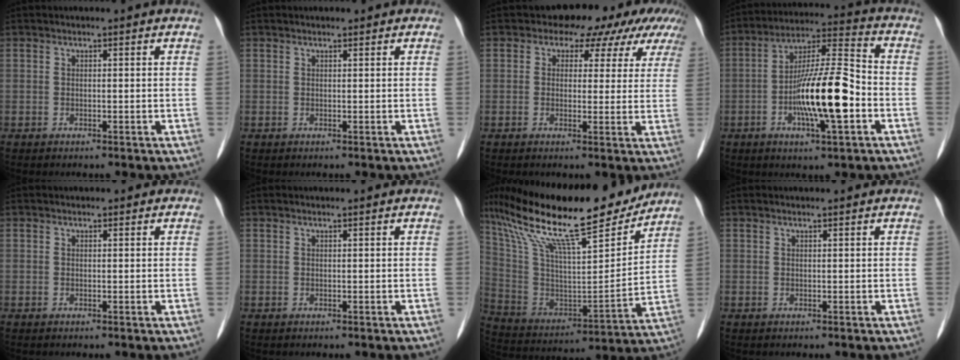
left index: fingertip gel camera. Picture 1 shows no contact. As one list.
[{"total": 0.8, "force": [0.6, 0.4, 0.3], "torque": [-0.010, 0.007, 0.006]}, {"total": 8.9, "force": [6.4, 5.6, 2.7], "torque": [-0.015, 0.021, 0.051]}, {"total": 13.9, "force": [-3.6, 2.1, 13.3], "torque": [-0.248, 0.005, -0.064]}, {"total": 0.9, "force": [0.7, 0.5, 0.1], "torque": [-0.006, 0.004, 0.007]}, {"total": 0.6, "force": [0.5, 0.0, 0.2], "torque": [-0.013, 0.007, 0.012]}, {"total": 26.6, "force": [20.6, 4.9, 16.1], "torque": [-0.297, 0.012, 0.345]}, {"total": 0.8, "force": [0.7, 0.0, 0.3], "torque": [-0.013, 0.009, 0.016]}]